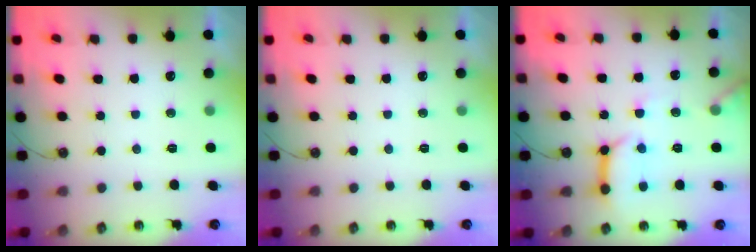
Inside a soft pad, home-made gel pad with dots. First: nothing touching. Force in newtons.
{"total": 0.0}
{"total": 11.8, "press": 11.7, "slide": 1.3}